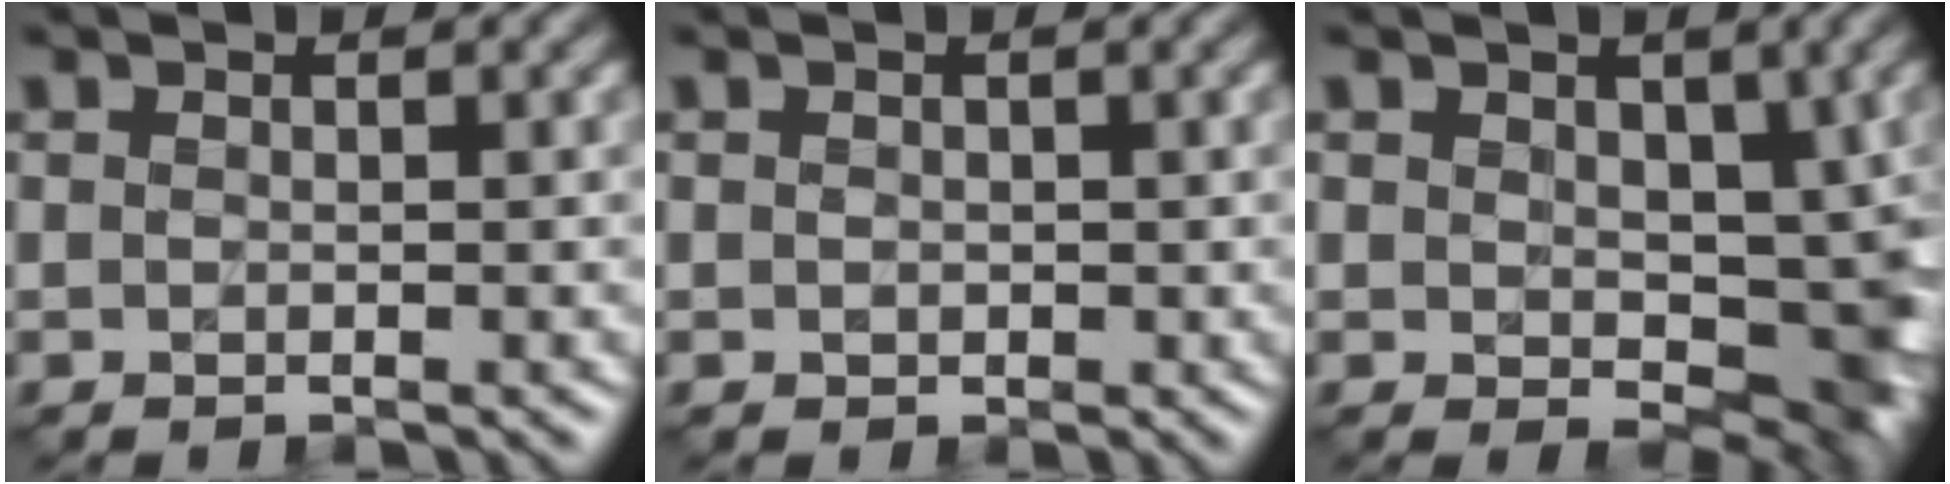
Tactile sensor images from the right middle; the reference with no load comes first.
{"total": 1.0, "force": [-0.1, 0.9, 0.5], "torque": [-0.014, 0.000, -0.001]}
{"total": 5.8, "force": [0.2, 3.8, 4.3], "torque": [-0.059, -0.012, -0.002]}